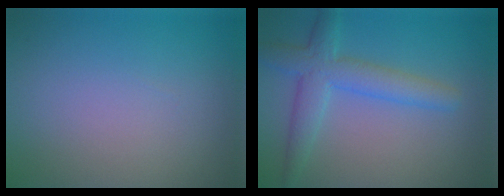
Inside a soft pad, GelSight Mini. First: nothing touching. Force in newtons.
{"total": 4.5, "press": 4.5, "slide": 0.1}